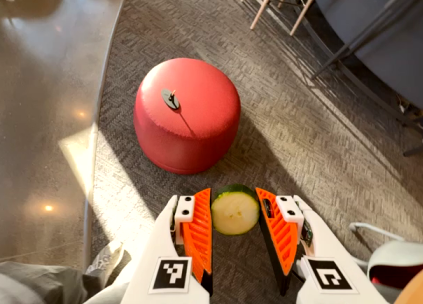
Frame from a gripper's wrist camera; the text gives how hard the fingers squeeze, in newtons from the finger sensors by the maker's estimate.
{"total": 9.9, "left": 10.0, "right": 9.9}